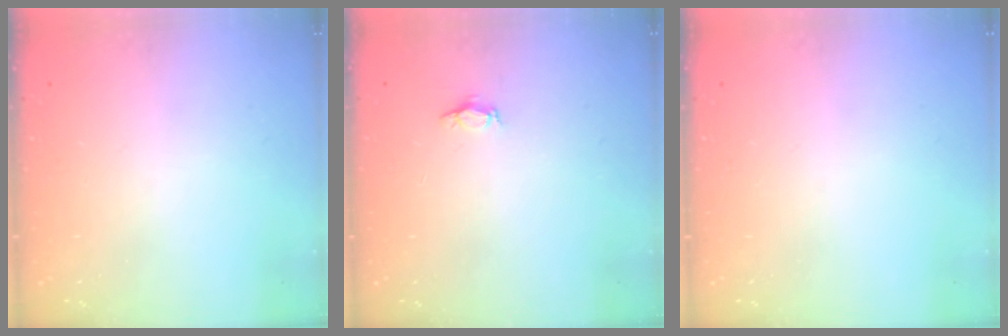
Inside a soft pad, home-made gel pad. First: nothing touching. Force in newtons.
{"total": 2.8, "press": 2.8, "slide": 0.4}
{"total": 0.0}